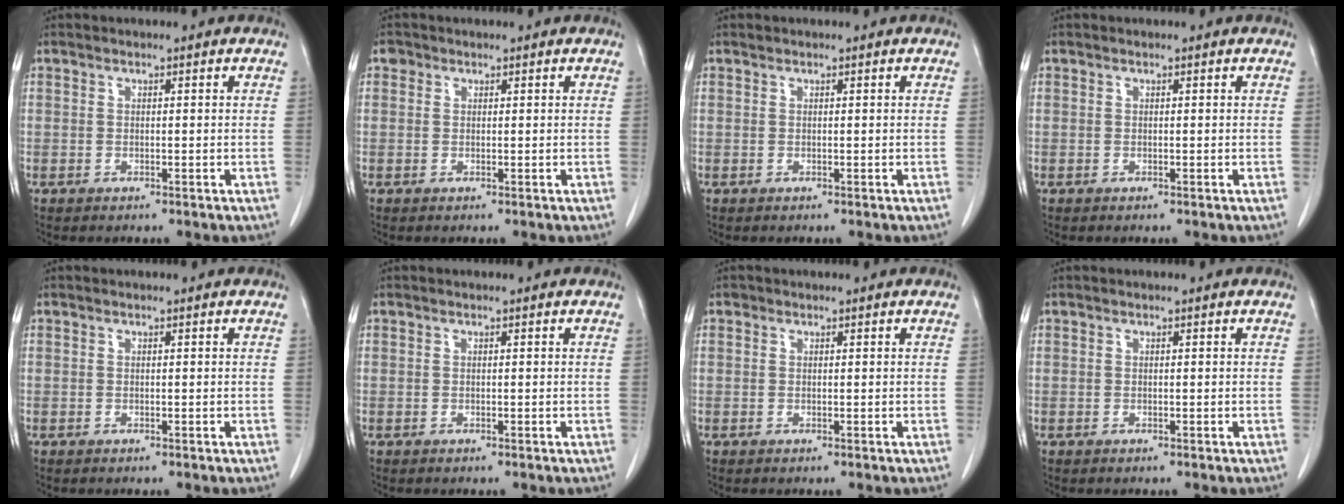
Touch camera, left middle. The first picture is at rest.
{"total": 1.0, "force": [0.5, 0.8, 0.1], "torque": [0.005, 0.005, 0.004]}
{"total": 0.0}
{"total": 0.0}
{"total": 0.0}
{"total": 0.0}
{"total": 0.0}
{"total": 0.0}